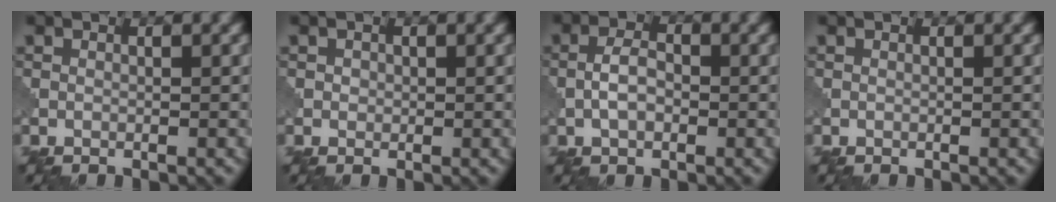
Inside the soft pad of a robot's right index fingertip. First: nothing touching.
{"total": 0.6, "force": [0.1, 0.6, 0.2], "torque": [-0.001, 0.000, -0.001]}
{"total": 2.7, "force": [-0.6, 1.5, 2.2], "torque": [-0.045, 0.006, -0.015]}
{"total": 0.0}